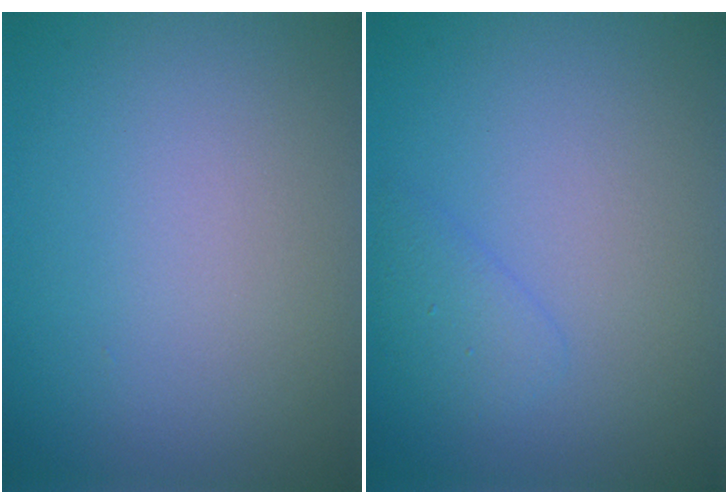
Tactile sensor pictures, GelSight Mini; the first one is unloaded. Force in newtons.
{"total": 1.4, "press": 1.4, "slide": 0.2}